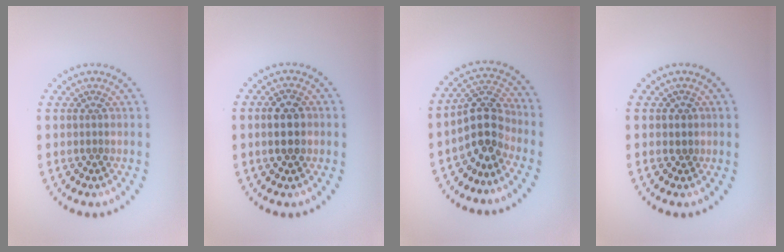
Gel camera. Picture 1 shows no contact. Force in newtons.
{"total": 3.5, "press": 3.5, "slide": 0.4}
{"total": 4.2, "press": 3.7, "slide": 2.0}
{"total": 0.6, "press": 0.5, "slide": 0.4}